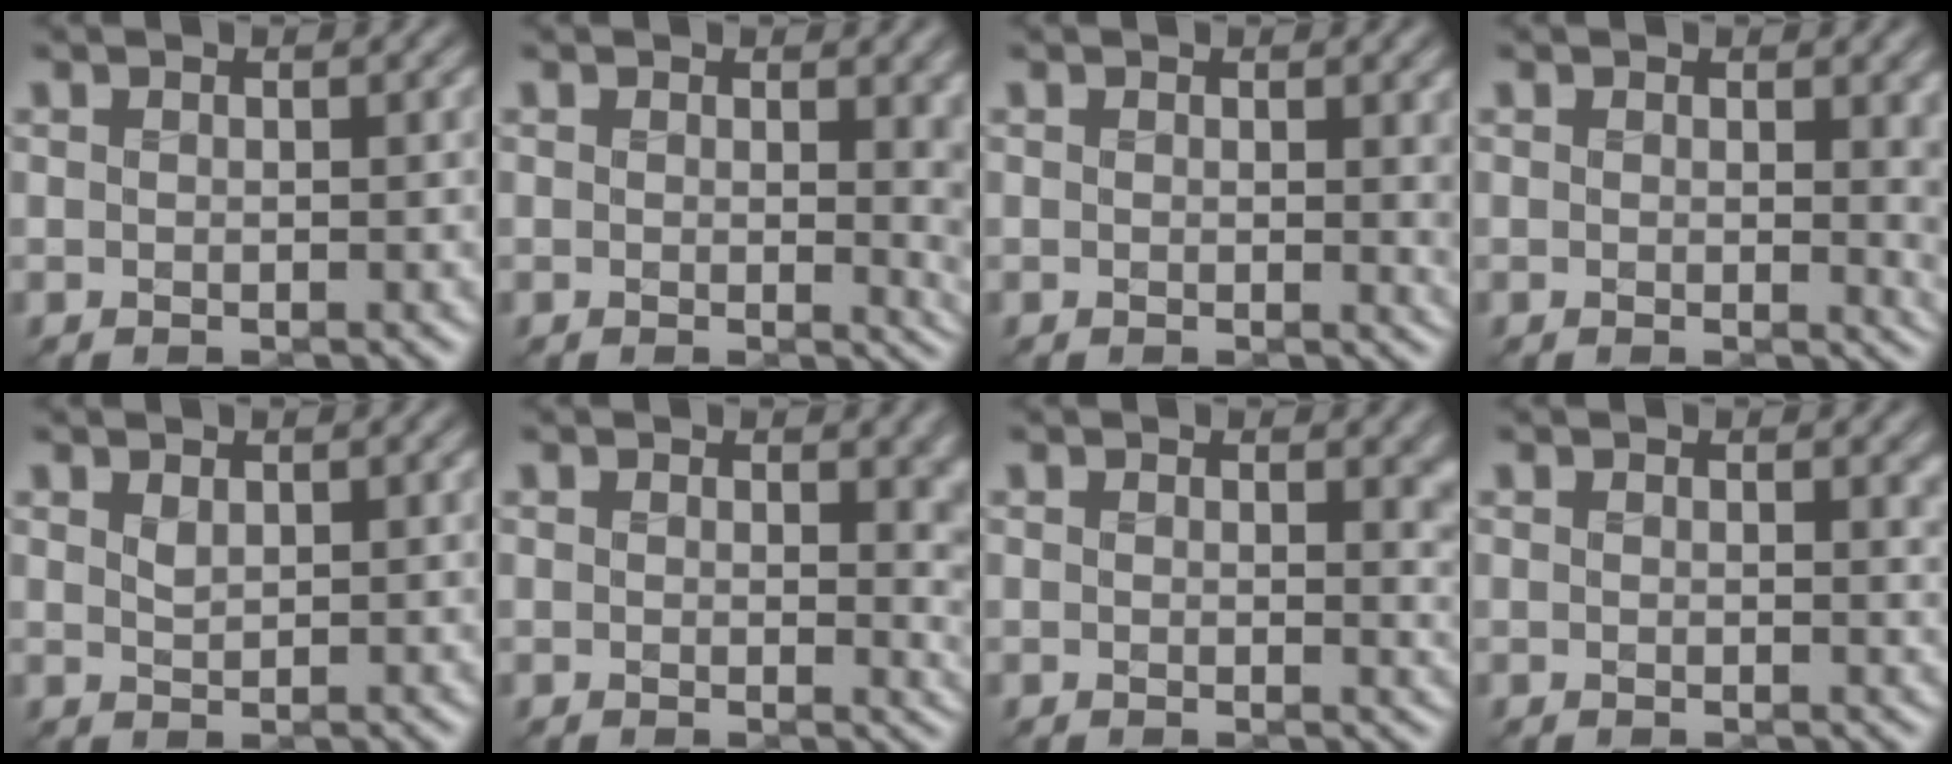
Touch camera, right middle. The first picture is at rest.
{"total": 4.6, "force": [1.6, 2.5, 3.5], "torque": [-0.044, -0.008, 0.030]}
{"total": 2.0, "force": [1.0, 0.9, 1.4], "torque": [-0.019, 0.000, 0.018]}
{"total": 3.9, "force": [1.5, 2.1, 2.9], "torque": [-0.035, -0.003, 0.027]}
{"total": 0.8, "force": [0.4, 0.4, 0.6], "torque": [-0.017, -0.001, 0.010]}
{"total": 4.0, "force": [1.6, 2.6, 2.6], "torque": [-0.034, -0.011, 0.027]}
{"total": 2.8, "force": [1.5, 1.7, 1.7], "torque": [-0.023, -0.006, 0.021]}
{"total": 1.5, "force": [1.0, 0.8, 0.9], "torque": [-0.014, 0.000, 0.017]}